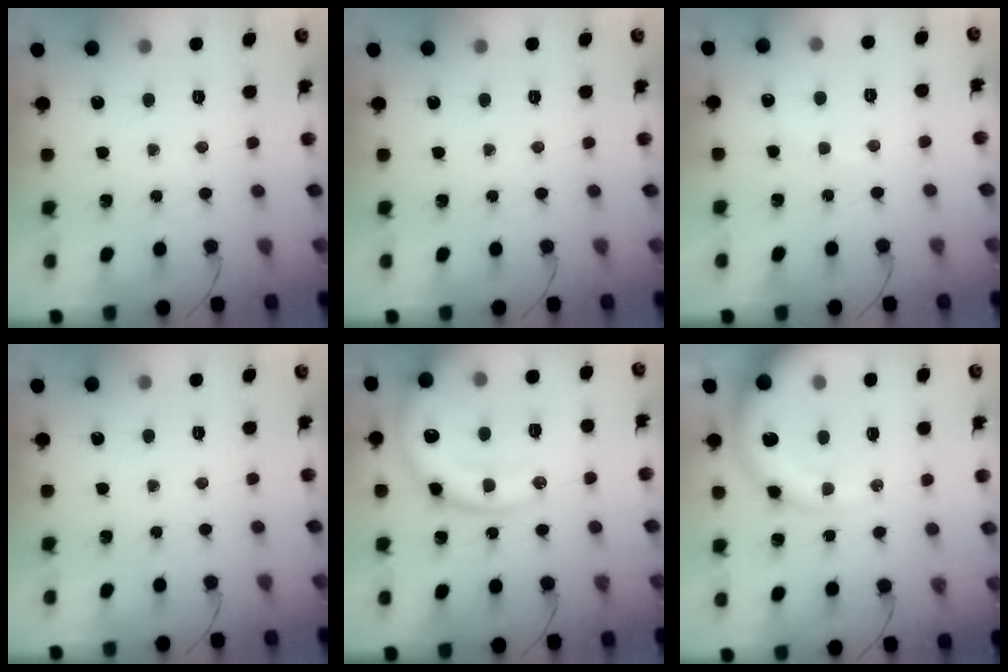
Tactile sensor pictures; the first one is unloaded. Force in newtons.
{"total": 0.0}
{"total": 5.9, "press": 5.7, "slide": 1.4}
{"total": 0.0}
{"total": 18.7, "press": 18.5, "slide": 2.2}
{"total": 13.4, "press": 13.1, "slide": 3.0}